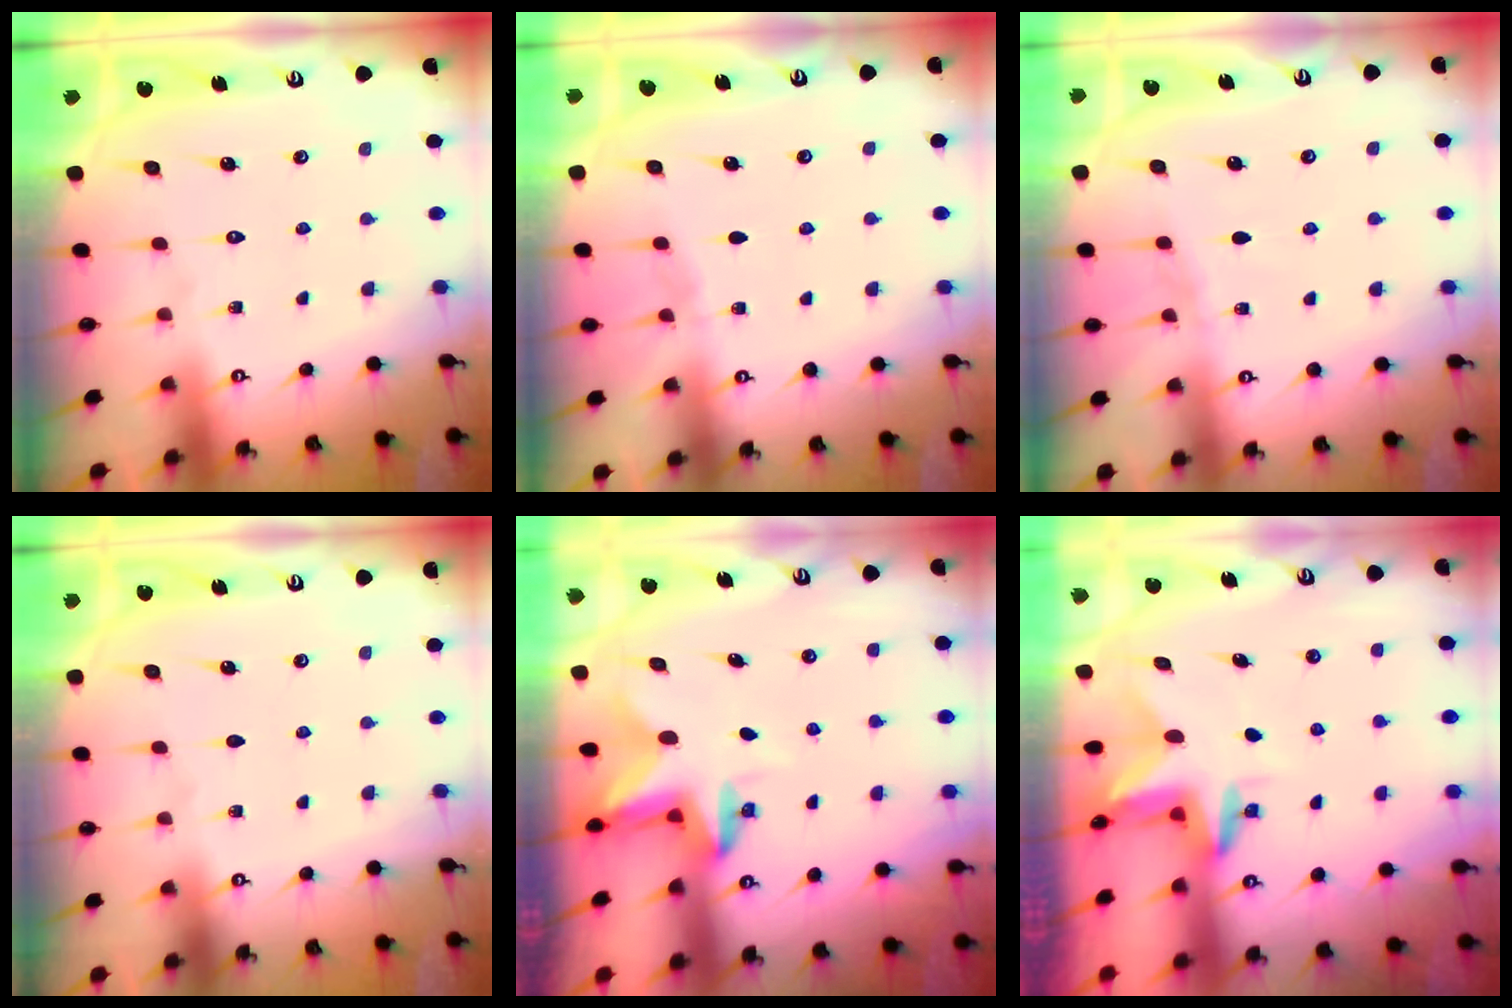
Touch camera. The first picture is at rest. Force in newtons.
{"total": 1.5, "press": 1.4, "slide": 0.3}
{"total": 3.7, "press": 3.7, "slide": 0.4}
{"total": 0.0}
{"total": 2.7, "press": 2.7, "slide": 0.5}
{"total": 3.0, "press": 3.0, "slide": 0.2}